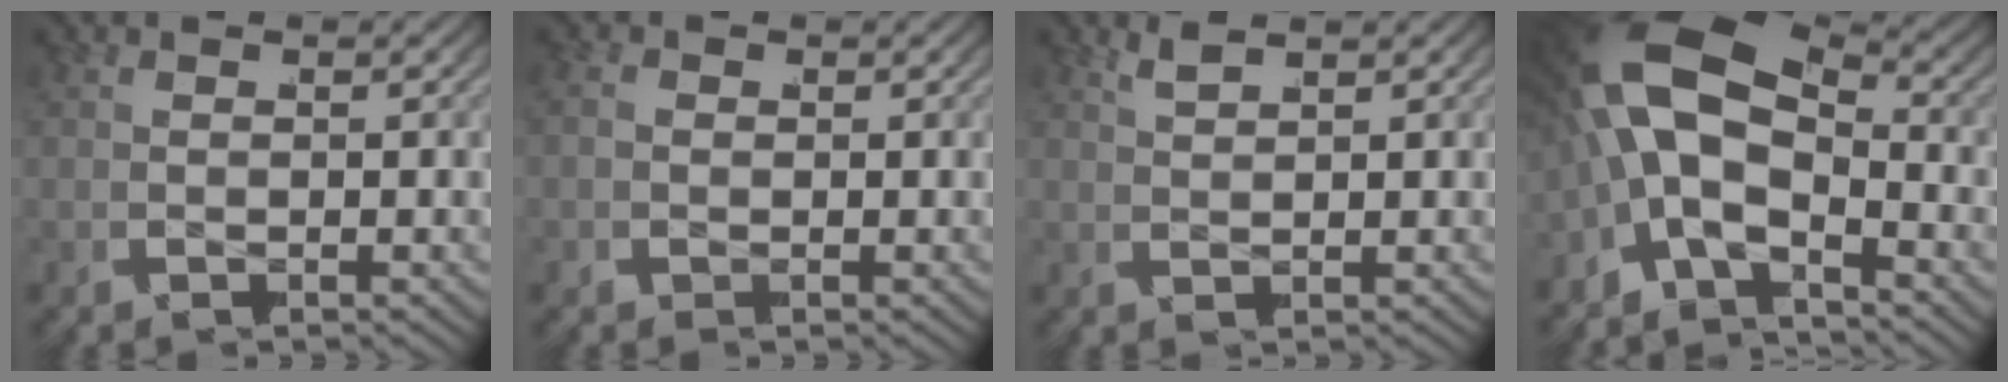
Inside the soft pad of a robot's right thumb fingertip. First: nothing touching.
{"total": 0.8, "force": [-0.2, 0.7, 0.2], "torque": [-0.007, -0.005, -0.004]}
{"total": 1.5, "force": [1.3, -0.8, 0.0], "torque": [0.007, 0.014, 0.024]}
{"total": 13.9, "force": [-1.5, 10.3, 9.3], "torque": [-0.208, -0.013, -0.042]}